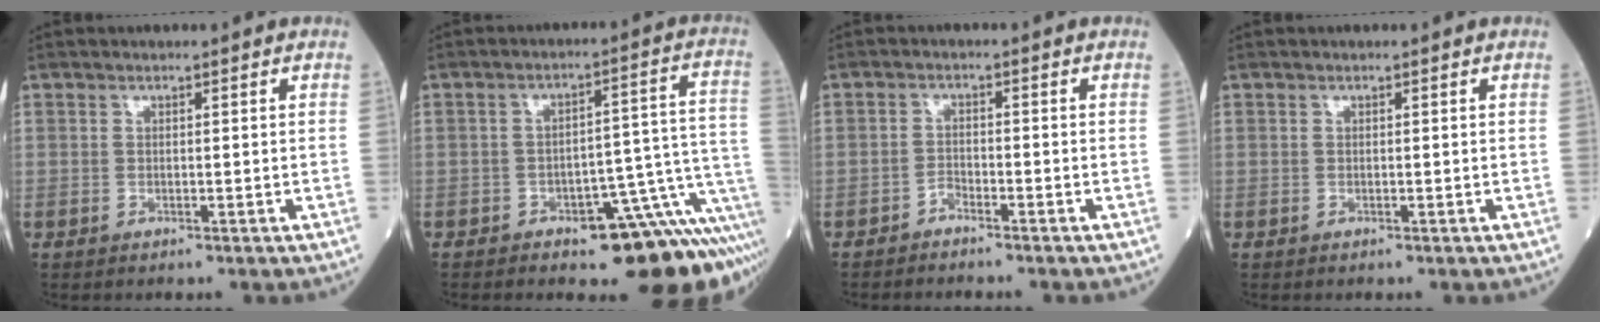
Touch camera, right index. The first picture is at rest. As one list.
[{"total": 12.6, "force": [-7.9, 2.6, 9.4], "torque": [-0.054, 0.045, -0.109]}, {"total": 1.4, "force": [-1.4, 0.3, 0.3], "torque": [0.001, 0.002, -0.026]}, {"total": 0.0}]